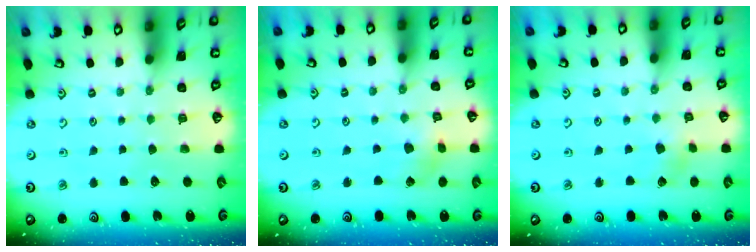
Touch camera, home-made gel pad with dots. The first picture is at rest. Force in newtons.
{"total": 2.7, "press": 2.7, "slide": 0.5}
{"total": 2.5, "press": 2.5, "slide": 0.4}